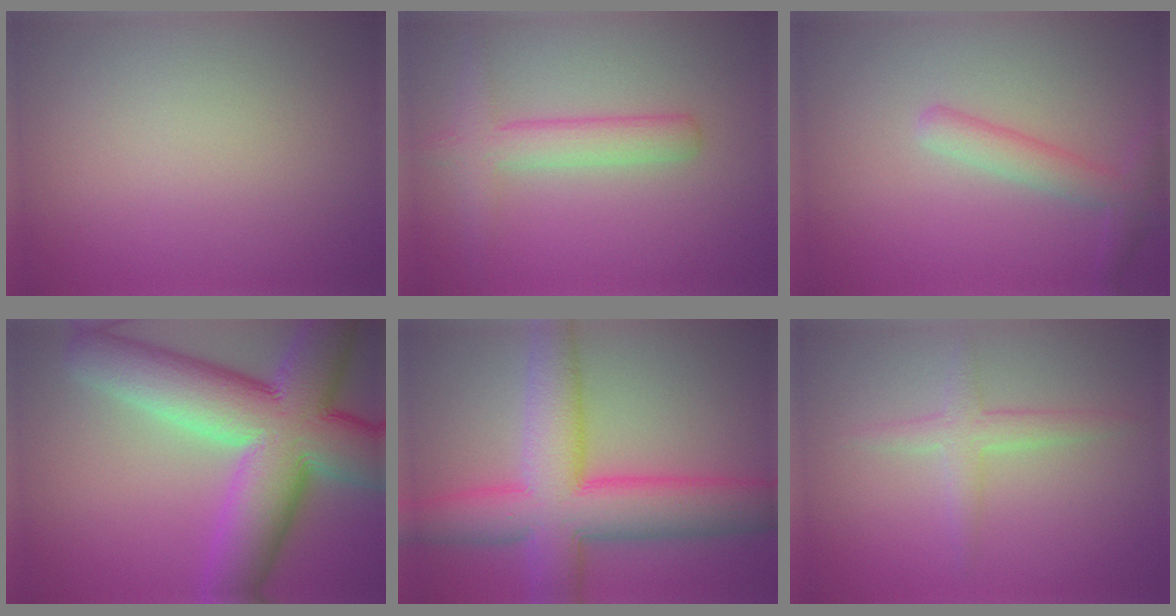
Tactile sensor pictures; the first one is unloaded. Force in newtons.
{"total": 3.4, "press": 3.4, "slide": 0.1}
{"total": 2.6, "press": 2.6, "slide": 0.1}
{"total": 14.6, "press": 14.5, "slide": 0.6}
{"total": 10.4, "press": 10.4, "slide": 0.3}
{"total": 2.2, "press": 2.2, "slide": 0.1}